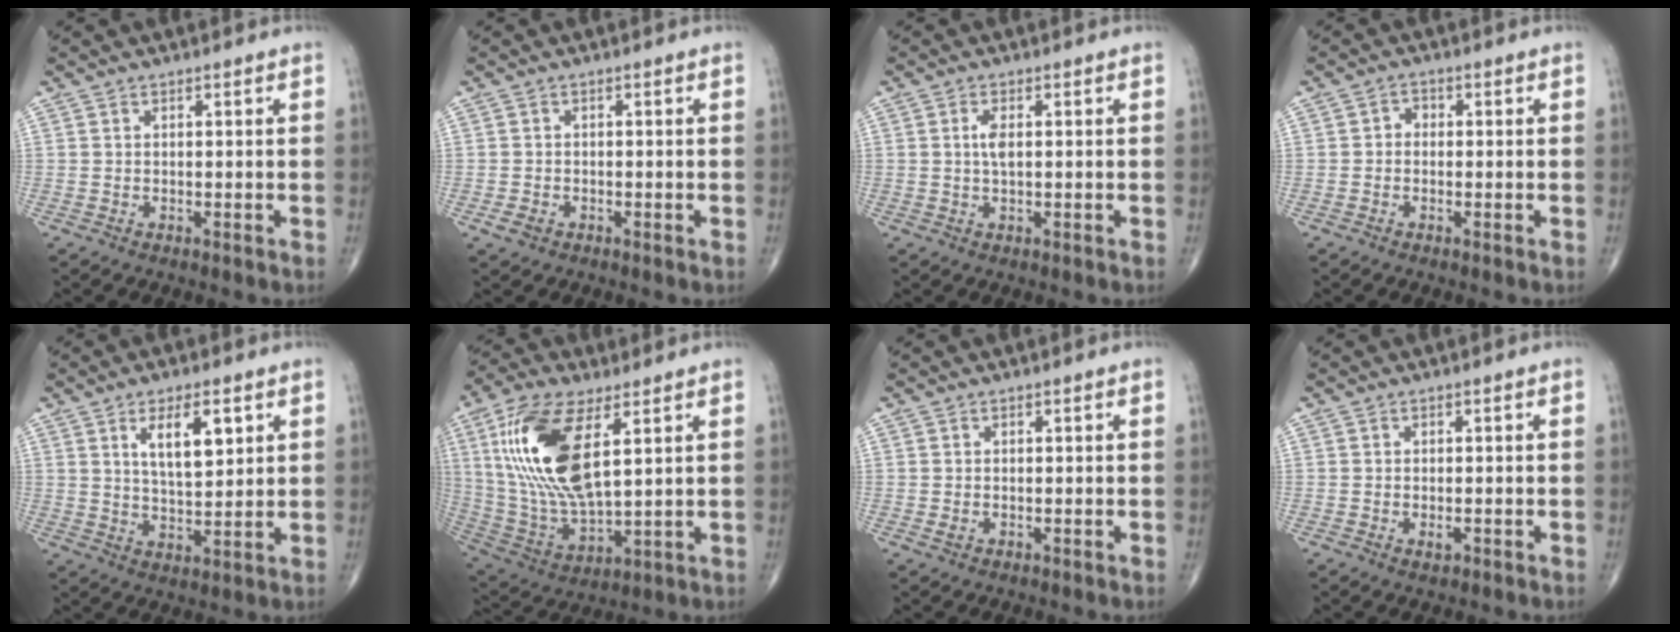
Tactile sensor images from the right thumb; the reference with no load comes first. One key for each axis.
{"total": 1.9, "fx": -0.9, "fy": 1.4, "fz": 0.9, "tx": -0.016, "ty": 0.003, "tz": -0.013}
{"total": 2.5, "fx": 0.4, "fy": 1.0, "fz": 2.3, "tx": -0.045, "ty": -0.001, "tz": 0.006}
{"total": 1.7, "fx": -0.3, "fy": 1.4, "fz": 0.9, "tx": -0.002, "ty": 0.006, "tz": -0.013}
{"total": 8.7, "fx": 3.5, "fy": 3.4, "fz": 7.2, "tx": -0.107, "ty": -0.022, "tz": 0.065}
{"total": 20.1, "fx": 6.1, "fy": 8.3, "fz": 17.2, "tx": -0.358, "ty": -0.024, "tz": 0.121}
{"total": 0.9, "fx": -0.2, "fy": 0.6, "fz": 0.6, "tx": -0.013, "ty": 0.001, "tz": -0.003}
{"total": 1.3, "fx": -0.5, "fy": 0.7, "fz": 1.0, "tx": -0.015, "ty": 0.000, "tz": -0.008}